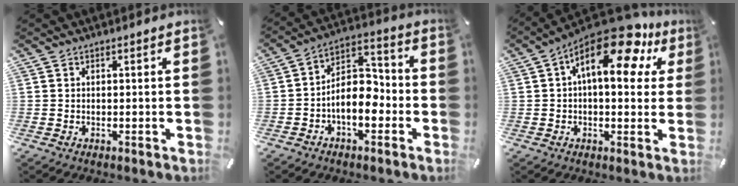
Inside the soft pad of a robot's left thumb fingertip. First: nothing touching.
{"total": 10.5, "force": [-3.5, 6.6, 7.4], "torque": [-0.123, 0.008, -0.064]}
{"total": 16.8, "force": [8.0, 7.7, 12.6], "torque": [-0.195, -0.050, 0.132]}